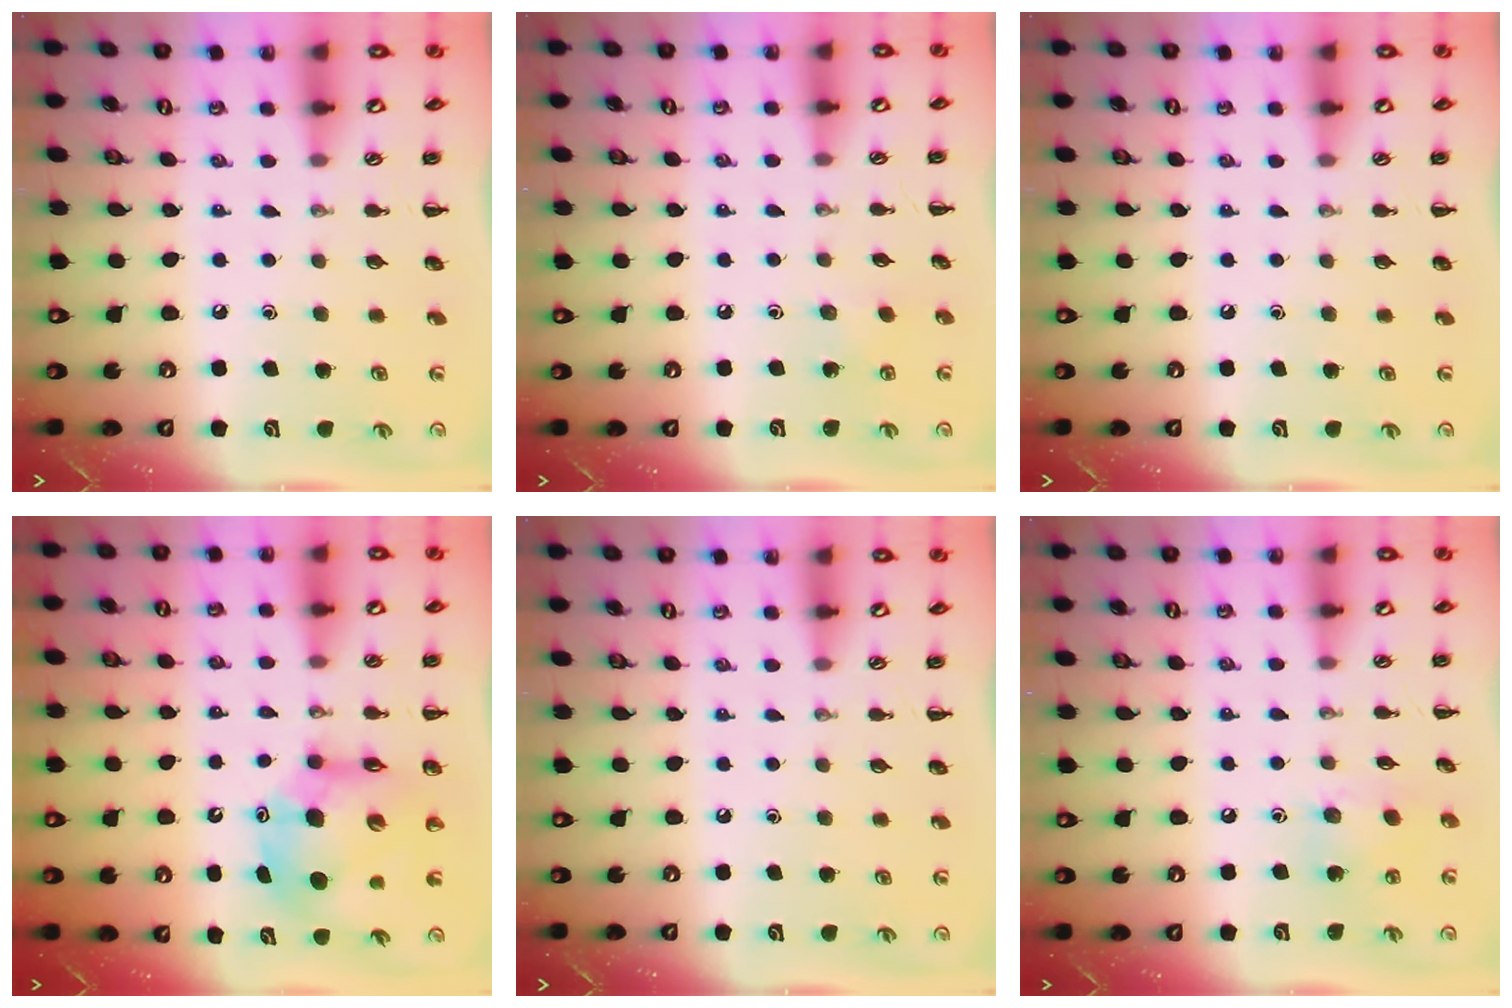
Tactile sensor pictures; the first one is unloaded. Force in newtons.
{"total": 2.9, "press": 2.7, "slide": 0.8}
{"total": 0.0}
{"total": 10.7, "press": 10.3, "slide": 3.1}
{"total": 0.0}
{"total": 5.2, "press": 5.2, "slide": 0.7}